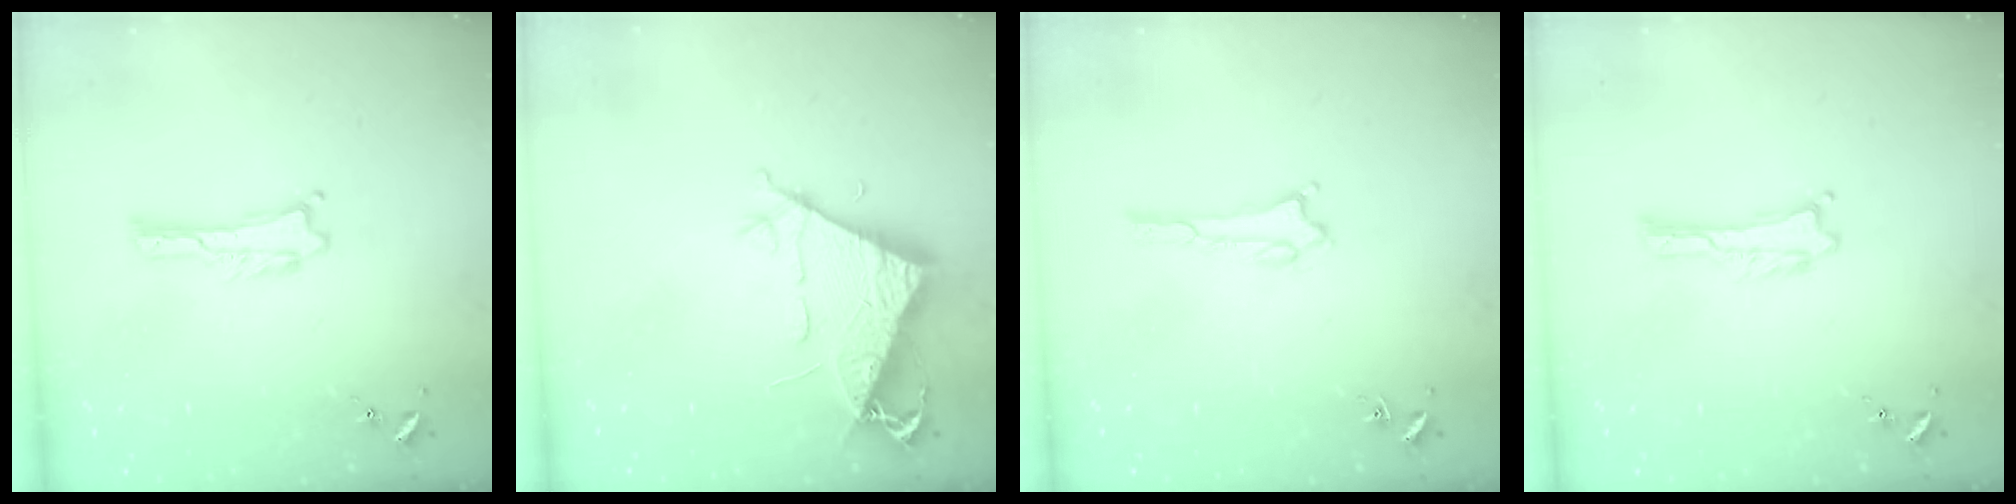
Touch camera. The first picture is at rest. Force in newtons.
{"total": 7.9, "press": 7.8, "slide": 0.9}
{"total": 1.6, "press": 1.6, "slide": 0.1}
{"total": 0.0}